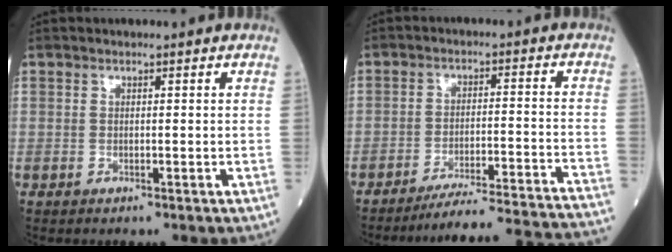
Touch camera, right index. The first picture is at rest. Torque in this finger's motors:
{"motor_torque": [-0.65, -0.41, 0.05, 0.00]}